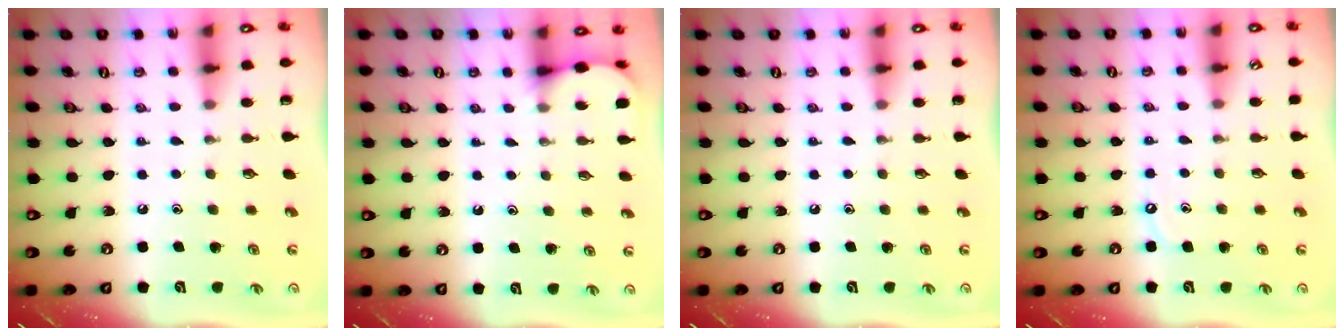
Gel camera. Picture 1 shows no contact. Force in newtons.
{"total": 2.9, "press": 2.9, "slide": 0.3}
{"total": 0.0}
{"total": 4.6, "press": 4.6, "slide": 0.6}